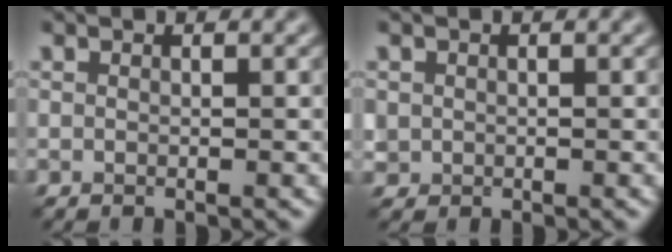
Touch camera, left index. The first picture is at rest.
{"total": 1.0, "force": [0.0, 1.0, 0.1], "torque": [0.004, -0.004, 0.000]}